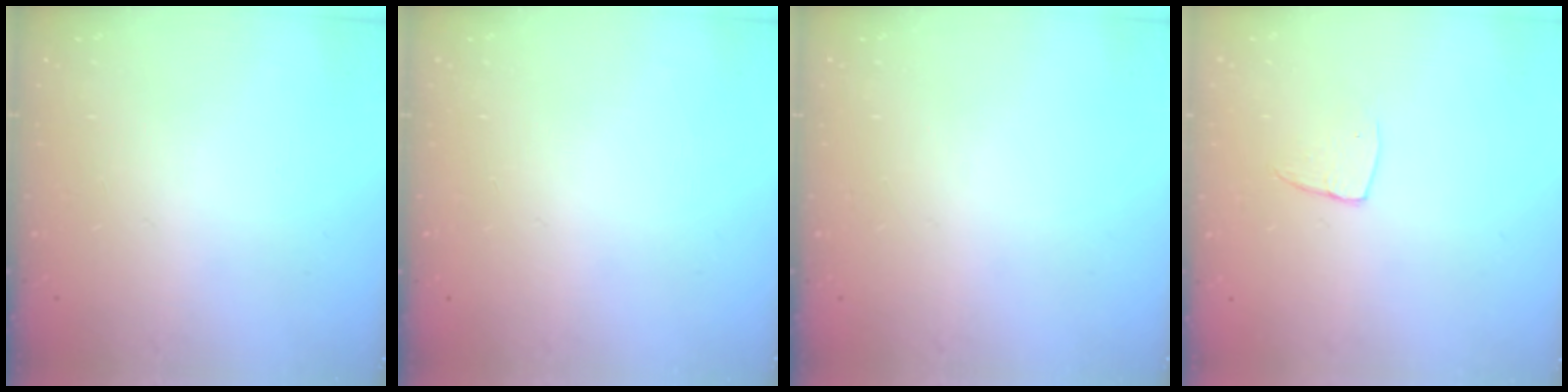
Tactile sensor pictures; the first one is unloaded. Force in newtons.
{"total": 0.0}
{"total": 0.0}
{"total": 5.6, "press": 5.5, "slide": 0.5}